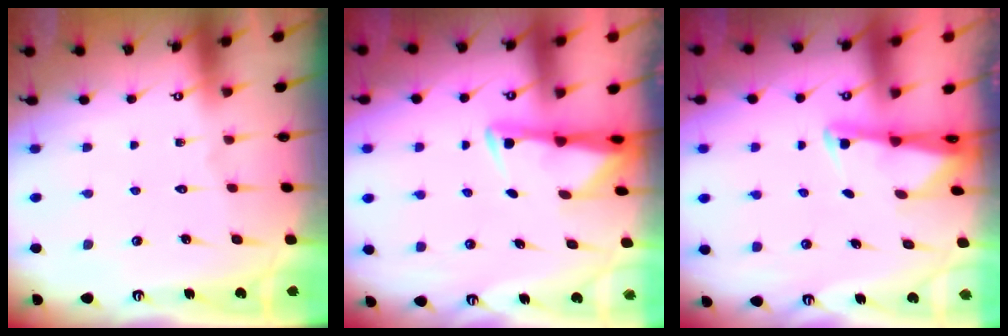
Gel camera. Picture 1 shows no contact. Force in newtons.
{"total": 3.0, "press": 2.9, "slide": 0.5}
{"total": 2.1, "press": 2.1, "slide": 0.3}